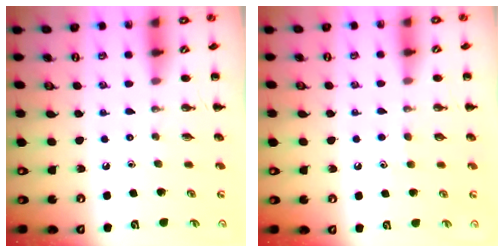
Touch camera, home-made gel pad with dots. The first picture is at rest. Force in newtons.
{"total": 3.7, "press": 3.5, "slide": 1.1}